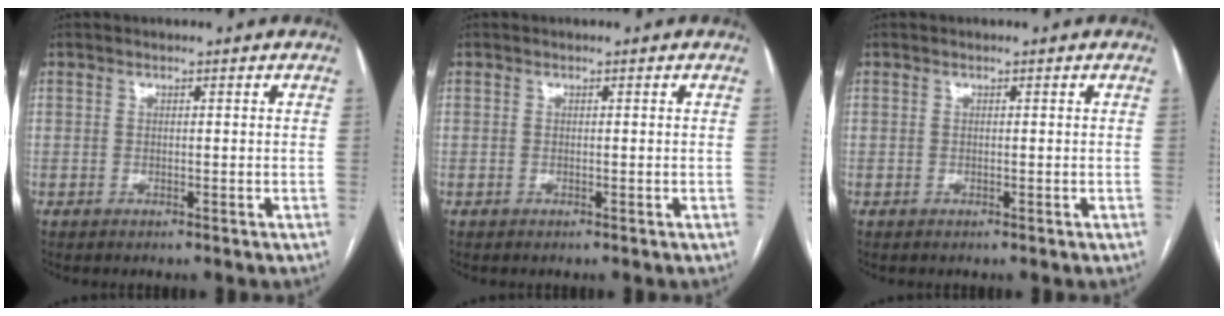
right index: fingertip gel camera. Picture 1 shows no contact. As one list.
[{"total": 0.0}, {"total": 0.0}]